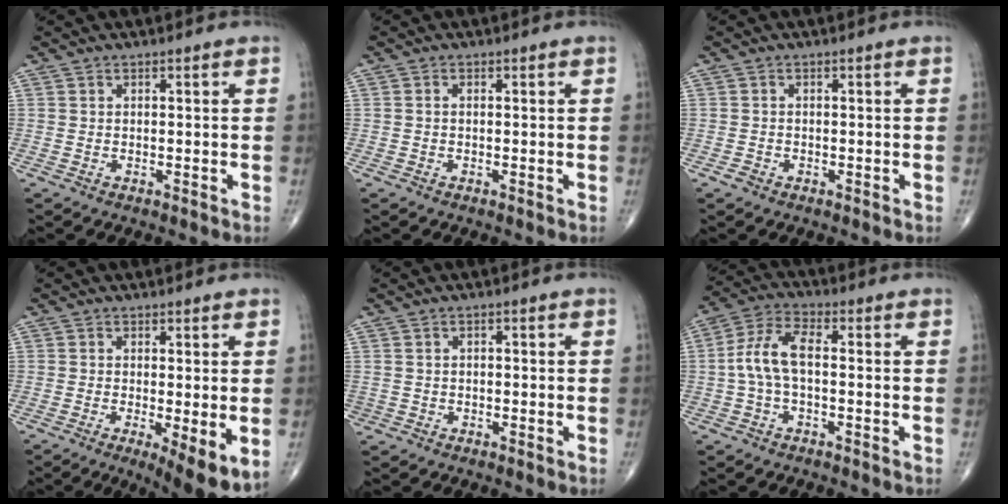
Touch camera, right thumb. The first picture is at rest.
{"total": 0.6, "force": [-0.1, 0.3, 0.4], "torque": [-0.008, 0.000, -0.004]}
{"total": 1.1, "force": [-0.6, 0.8, 0.3], "torque": [-0.004, 0.005, -0.014]}
{"total": 8.2, "force": [-2.1, 2.2, 7.7], "torque": [-0.115, -0.023, -0.031]}
{"total": 1.4, "force": [-0.6, 1.2, 0.1], "torque": [0.006, 0.010, -0.011]}
{"total": 8.0, "force": [-0.5, 3.7, 7.1], "torque": [-0.154, 0.029, -0.017]}